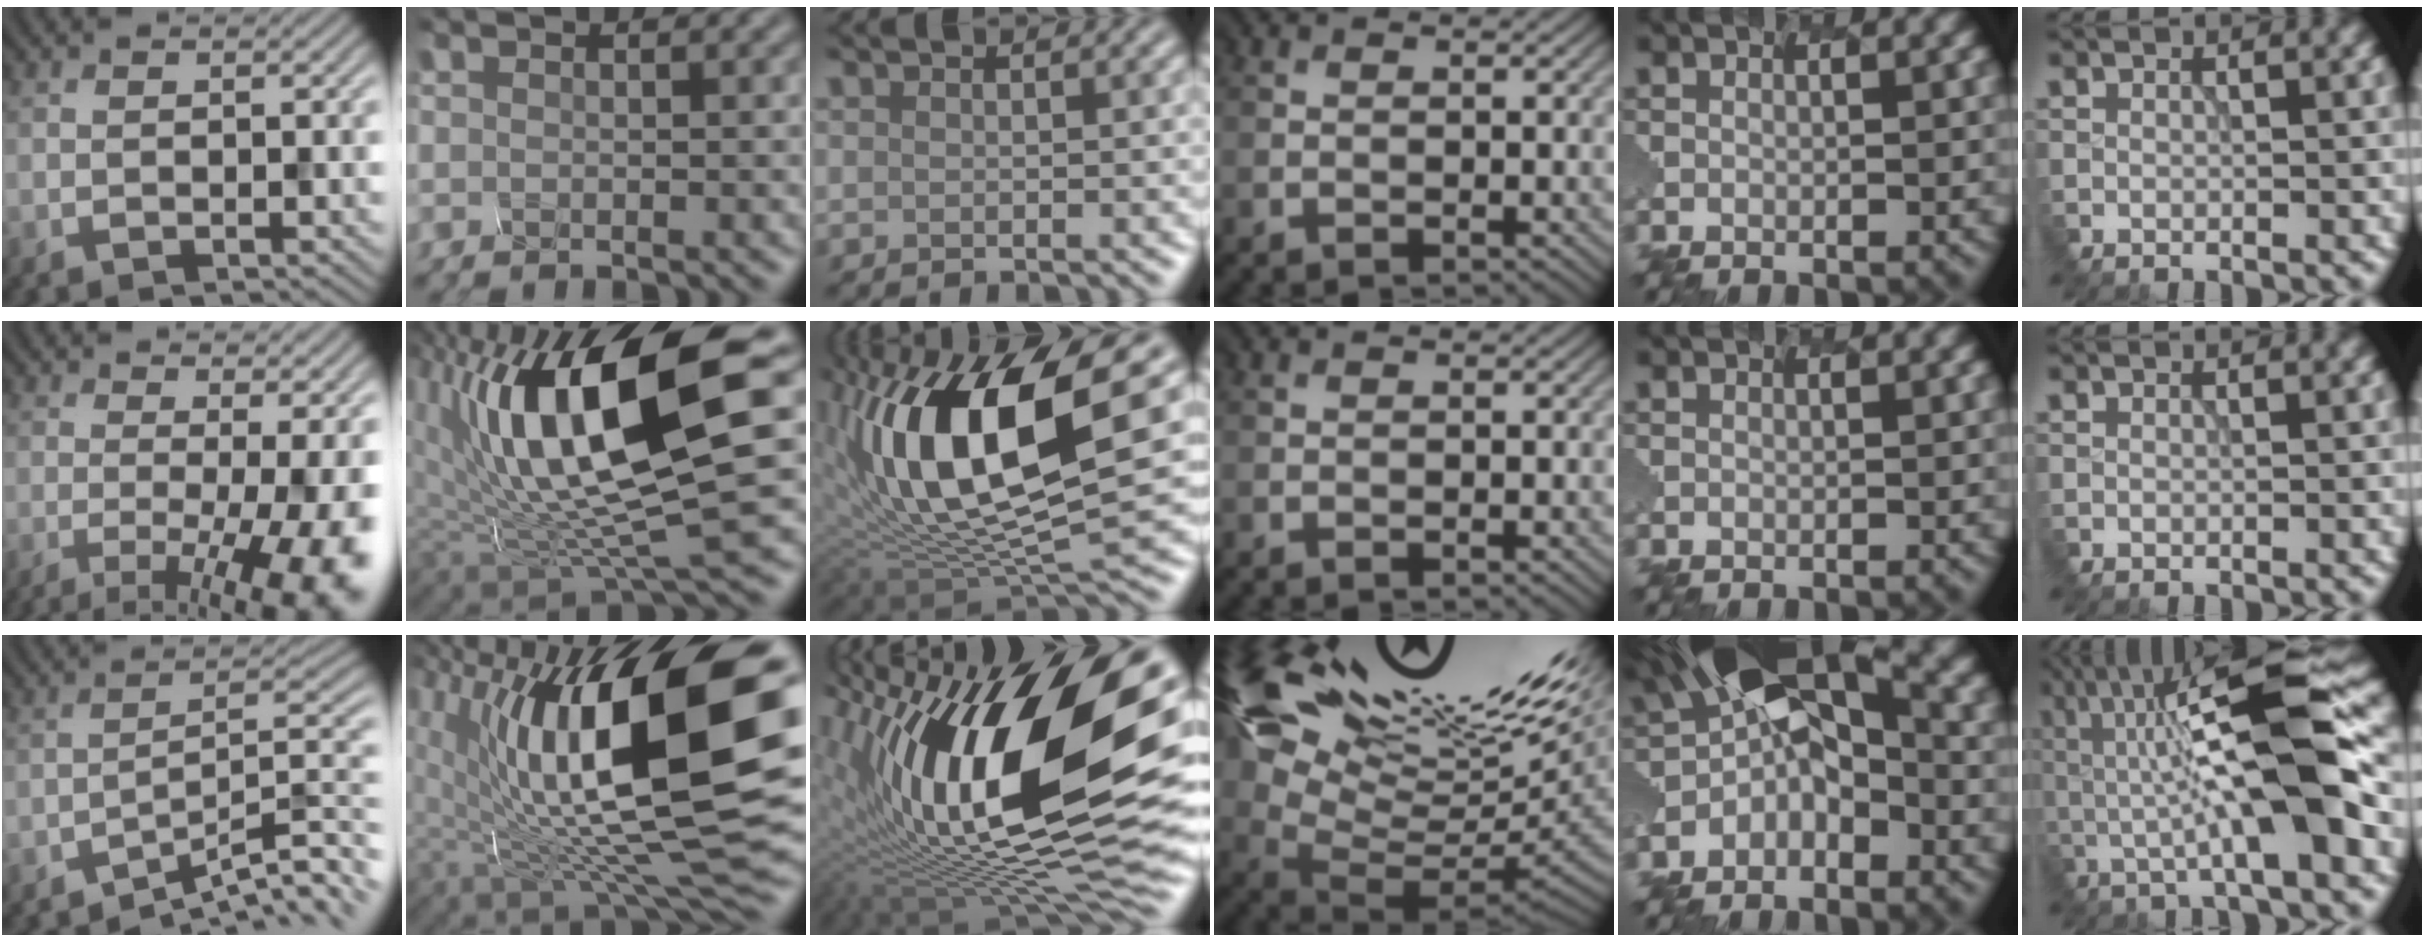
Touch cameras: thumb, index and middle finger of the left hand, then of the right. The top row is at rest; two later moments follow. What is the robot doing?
{"motion": "disassemble", "object": "hinged tin"}